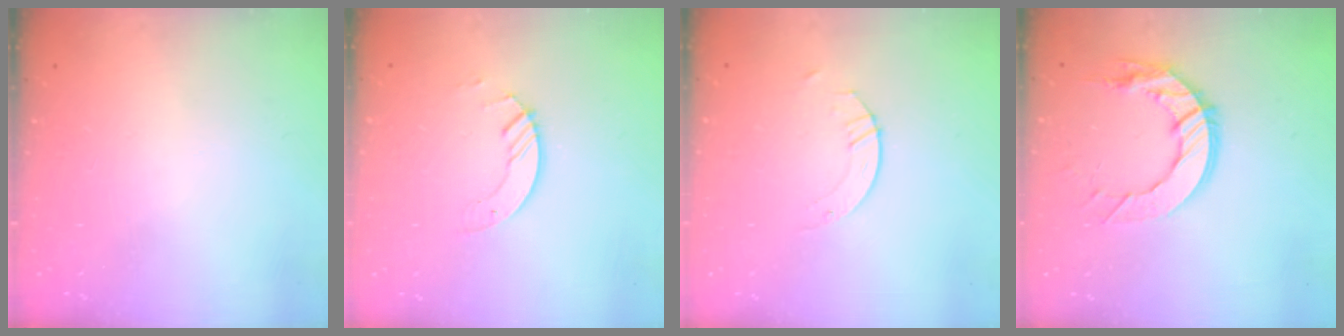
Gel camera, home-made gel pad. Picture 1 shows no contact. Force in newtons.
{"total": 2.6, "press": 2.6, "slide": 0.3}
{"total": 2.6, "press": 2.6, "slide": 0.2}
{"total": 12.1, "press": 12.1, "slide": 0.8}